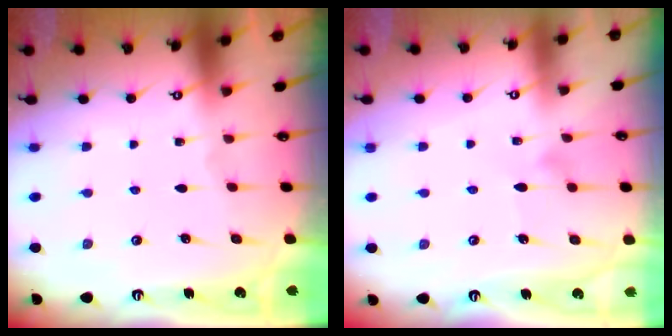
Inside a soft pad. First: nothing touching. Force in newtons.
{"total": 6.3, "press": 6.3, "slide": 0.3}